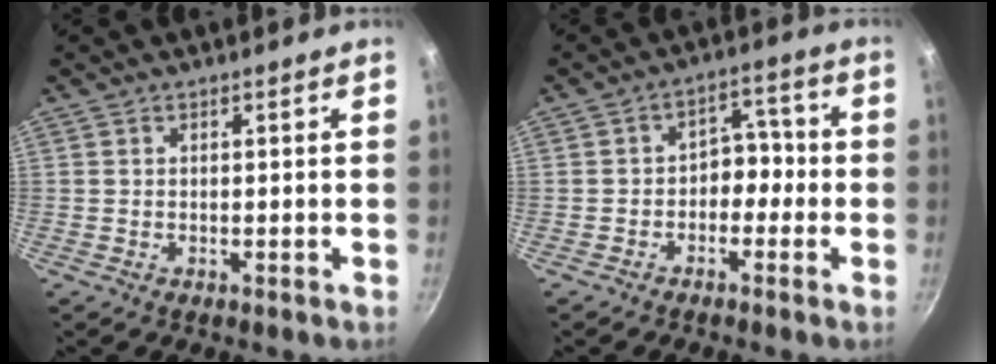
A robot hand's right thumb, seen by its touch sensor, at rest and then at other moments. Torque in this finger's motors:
{"motor_torque": [-0.02, 0.07, -0.07, 0.13, 0.00]}